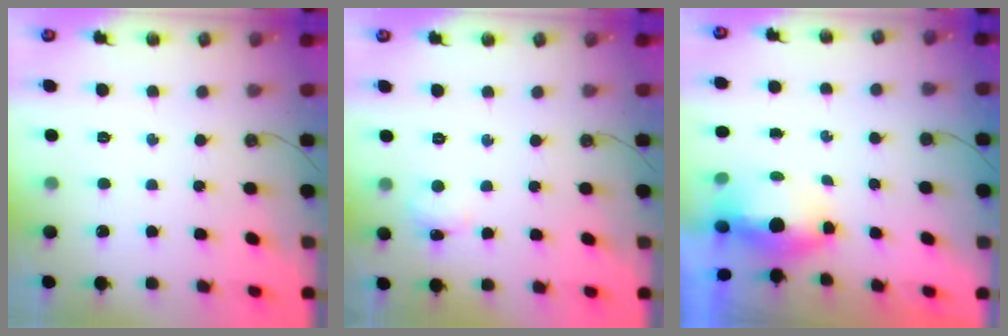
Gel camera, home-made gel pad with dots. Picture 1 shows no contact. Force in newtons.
{"total": 2.7, "press": 2.6, "slide": 0.7}
{"total": 6.2, "press": 5.1, "slide": 3.5}